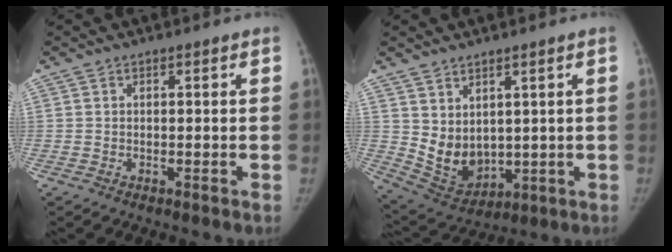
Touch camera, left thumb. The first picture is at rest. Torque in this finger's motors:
{"motor_torque": [0.90, 1.25, 0.37, -0.59, 0.27]}